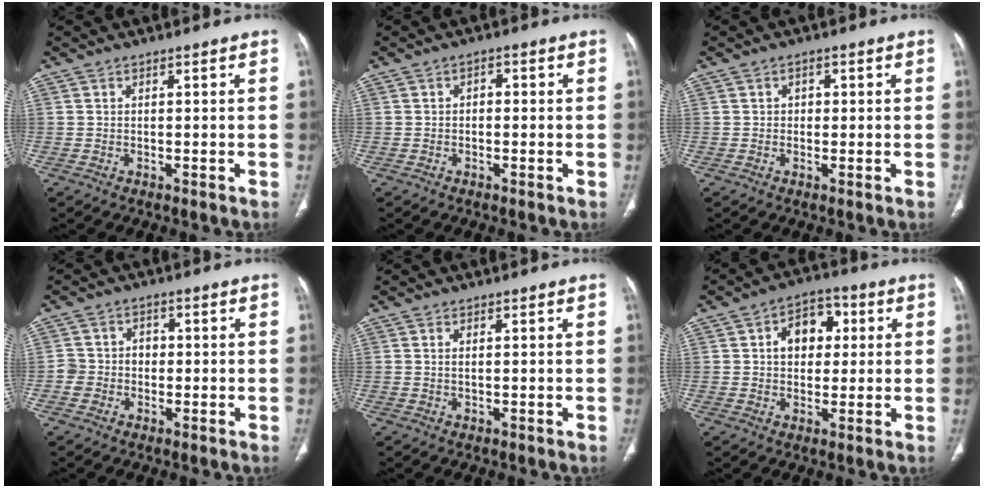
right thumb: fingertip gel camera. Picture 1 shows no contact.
{"total": 1.4, "force": [0.0, 1.0, 1.0], "torque": [-0.003, 0.007, -0.006]}
{"total": 1.5, "force": [0.2, 1.3, 0.7], "torque": [-0.002, 0.003, 0.000]}
{"total": 4.1, "force": [-0.7, 3.9, 1.1], "torque": [0.007, 0.017, -0.019]}
{"total": 0.8, "force": [0.3, 0.3, 0.7], "torque": [-0.012, -0.001, 0.005]}
{"total": 8.8, "force": [1.9, 6.3, 5.9], "torque": [-0.057, 0.013, 0.023]}